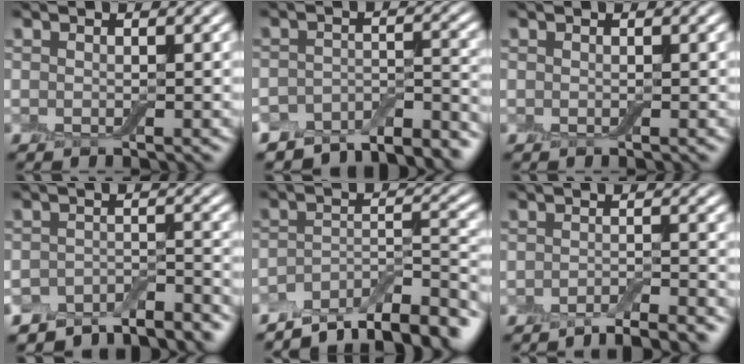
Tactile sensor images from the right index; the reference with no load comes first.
{"total": 7.5, "force": [-6.9, 2.3, 2.0], "torque": [-0.025, -0.008, -0.103]}
{"total": 0.0}
{"total": 6.7, "force": [-6.1, 2.0, 1.8], "torque": [-0.022, -0.010, -0.095]}
{"total": 8.4, "force": [-6.9, 2.6, 4.1], "torque": [-0.055, -0.006, -0.114]}
{"total": 3.7, "force": [-3.2, 0.6, 1.9], "torque": [-0.026, 0.003, -0.051]}